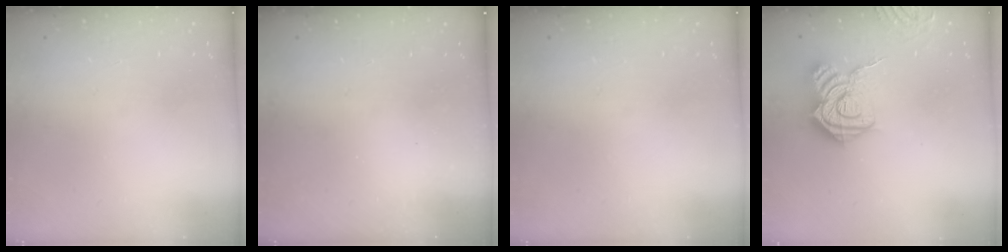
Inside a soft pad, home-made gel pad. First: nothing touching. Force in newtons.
{"total": 2.3, "press": 2.2, "slide": 0.8}
{"total": 0.0}
{"total": 17.2, "press": 17.2, "slide": 1.5}